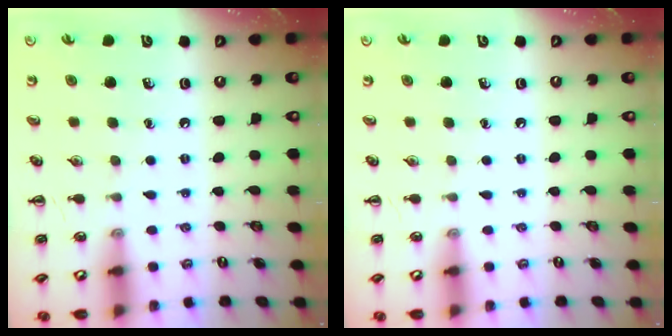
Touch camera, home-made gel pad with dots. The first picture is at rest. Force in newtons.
{"total": 0.0}